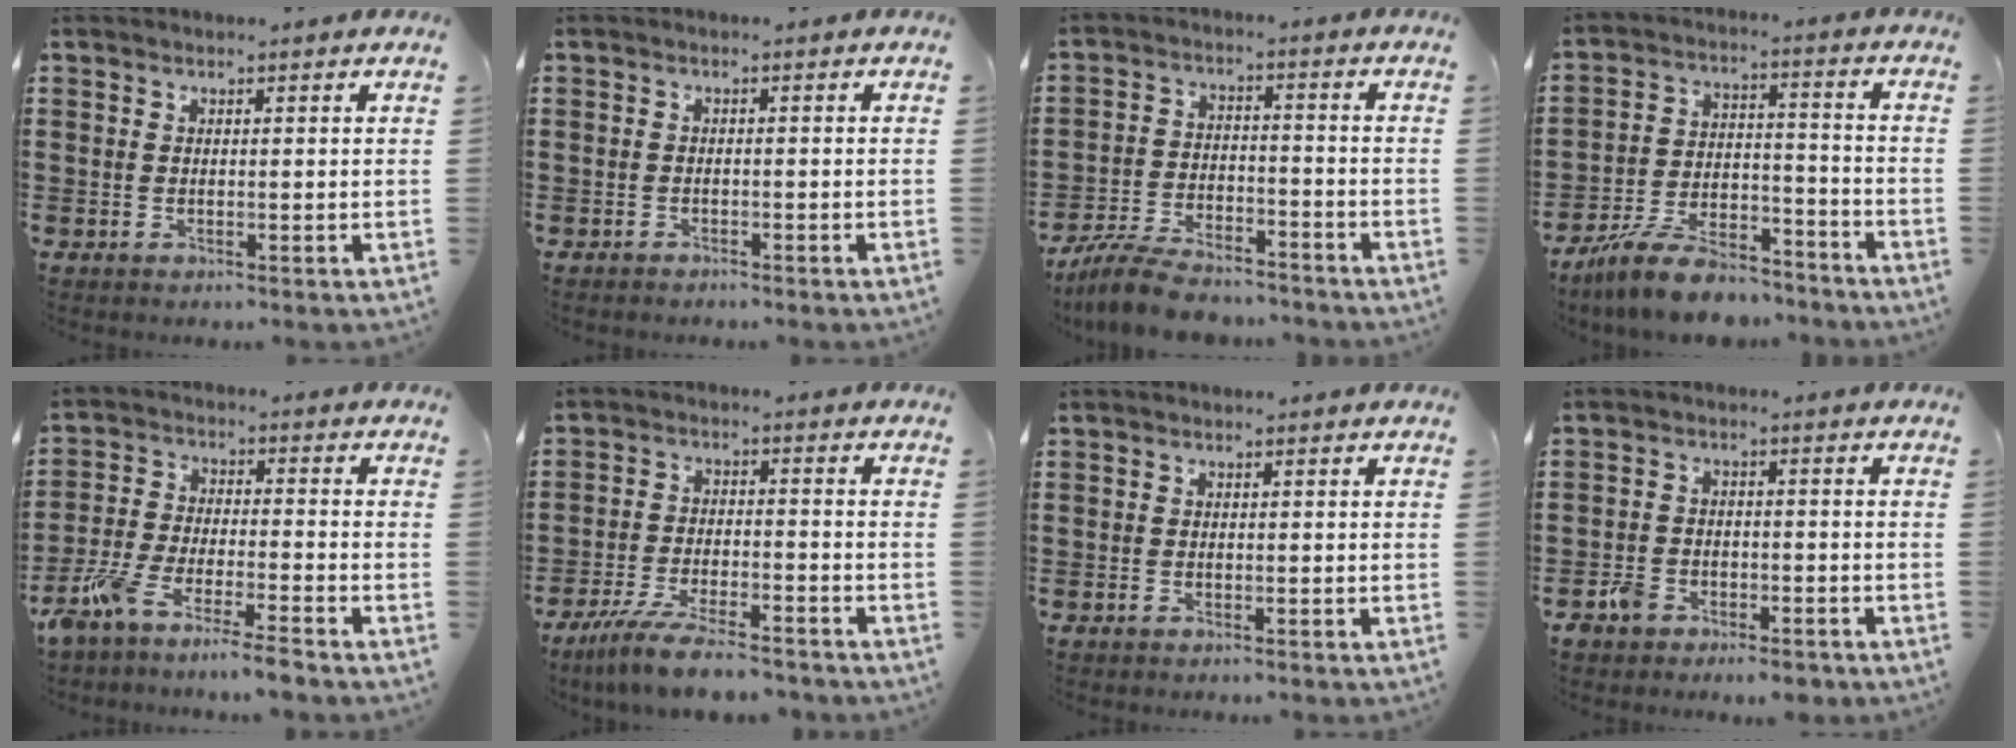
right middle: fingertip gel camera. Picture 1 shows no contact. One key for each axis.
{"total": 1.0, "fx": -0.9, "fy": 0.4, "fz": -0.1, "tx": 0.001, "ty": 0.001, "tz": -0.020}
{"total": 7.6, "fx": -7.0, "fy": 1.7, "fz": 2.5, "tx": -0.052, "ty": 0.010, "tz": -0.134}
{"total": 9.5, "fx": -8.5, "fy": 2.4, "fz": 3.4, "tx": -0.065, "ty": 0.026, "tz": -0.163}
{"total": 7.1, "fx": -6.5, "fy": -0.4, "fz": 2.8, "tx": -0.075, "ty": -0.014, "tz": -0.132}
{"total": 7.4, "fx": -6.5, "fy": 0.9, "fz": 3.4, "tx": -0.077, "ty": -0.004, "tz": -0.124}
{"total": 0.6, "fx": -0.5, "fy": 0.1, "fz": 0.3, "tx": -0.008, "ty": -0.003, "tz": -0.009}
{"total": 4.1, "fx": -3.4, "fy": 1.8, "fz": 1.2, "tx": -0.043, "ty": 0.000, "tz": -0.074}